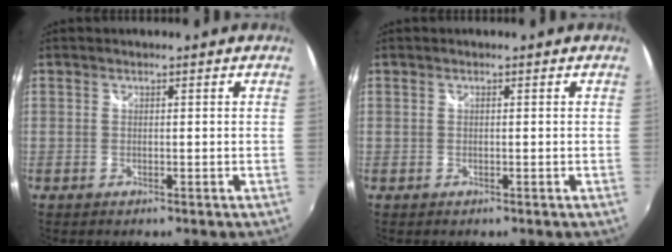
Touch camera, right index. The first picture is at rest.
{"total": 0.0}